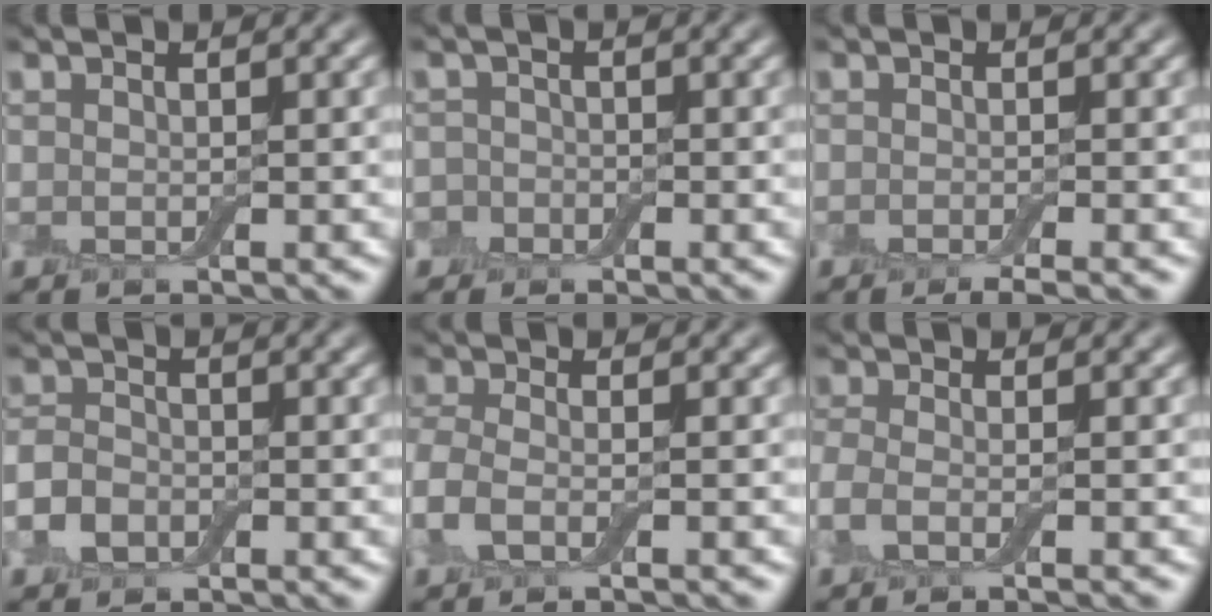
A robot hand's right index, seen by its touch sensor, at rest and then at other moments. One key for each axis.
{"total": 2.2, "fx": -1.0, "fy": 1.9, "fz": 0.4, "tx": 0.012, "ty": 0.006, "tz": -0.031}
{"total": 2.3, "fx": -1.6, "fy": 0.3, "fz": 1.7, "tx": -0.023, "ty": -0.002, "tz": -0.027}
{"total": 2.4, "fx": -1.2, "fy": 1.7, "fz": 1.3, "tx": -0.025, "ty": 0.002, "tz": -0.032}
{"total": 2.8, "fx": -1.5, "fy": 1.0, "fz": 2.2, "tx": -0.052, "ty": -0.006, "tz": -0.042}
{"total": 2.6, "fx": -1.5, "fy": 0.7, "fz": 2.1, "tx": -0.046, "ty": -0.009, "tz": -0.042}